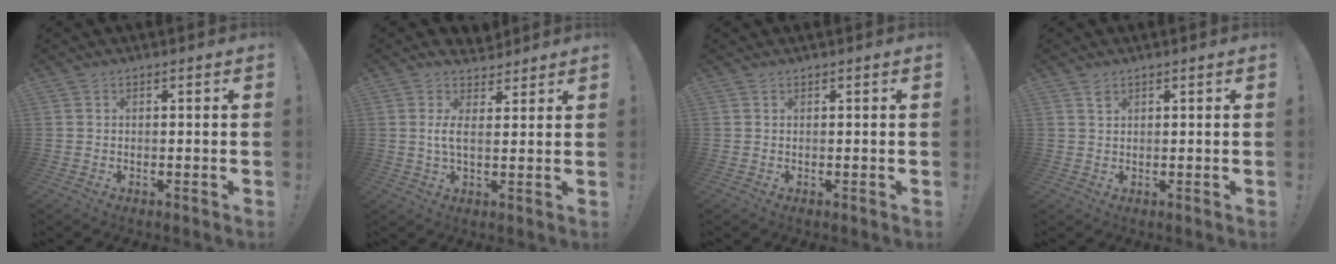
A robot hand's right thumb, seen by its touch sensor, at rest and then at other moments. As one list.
[{"total": 5.0, "force": [2.6, 2.0, 3.8], "torque": [-0.057, -0.015, 0.045]}, {"total": 0.0}, {"total": 1.3, "force": [1.0, 0.7, 0.6], "torque": [0.004, -0.007, 0.015]}]